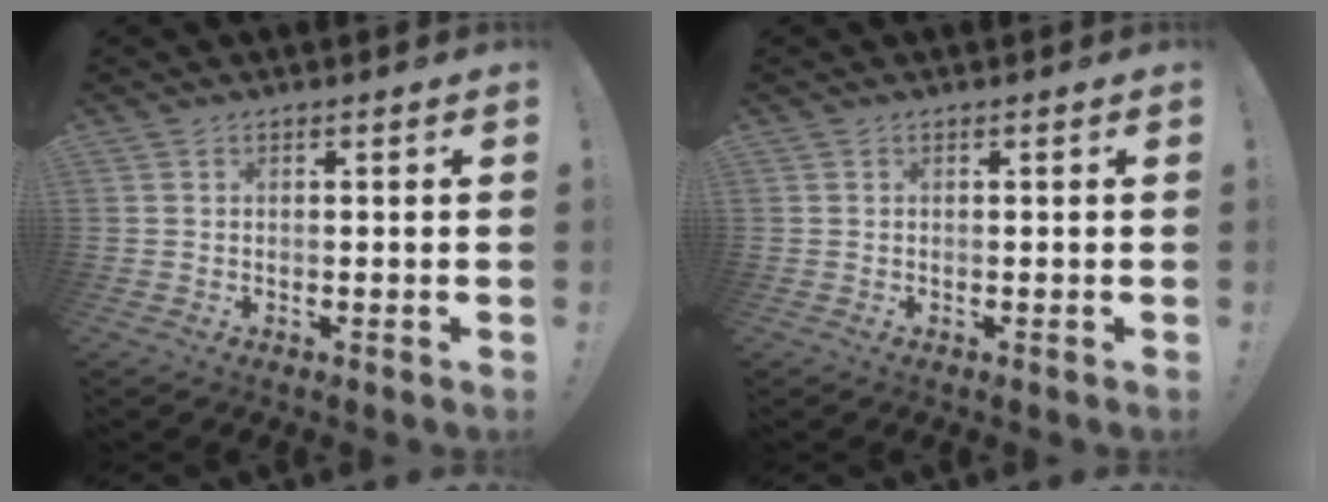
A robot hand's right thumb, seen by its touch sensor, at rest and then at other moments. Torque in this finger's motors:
{"motor_torque": [0.12, 0.02, 0.16, -0.05, -0.08]}